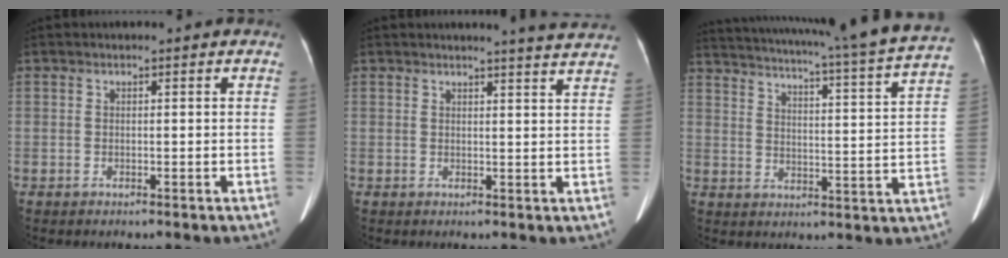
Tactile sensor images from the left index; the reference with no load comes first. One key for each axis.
{"total": 6.3, "fx": 6.0, "fy": -0.6, "fz": 1.9, "tx": -0.026, "ty": -0.009, "tz": 0.050}
{"total": 25.0, "fx": 21.5, "fy": -0.3, "fz": 12.8, "tx": -0.209, "ty": -0.039, "tz": 0.273}